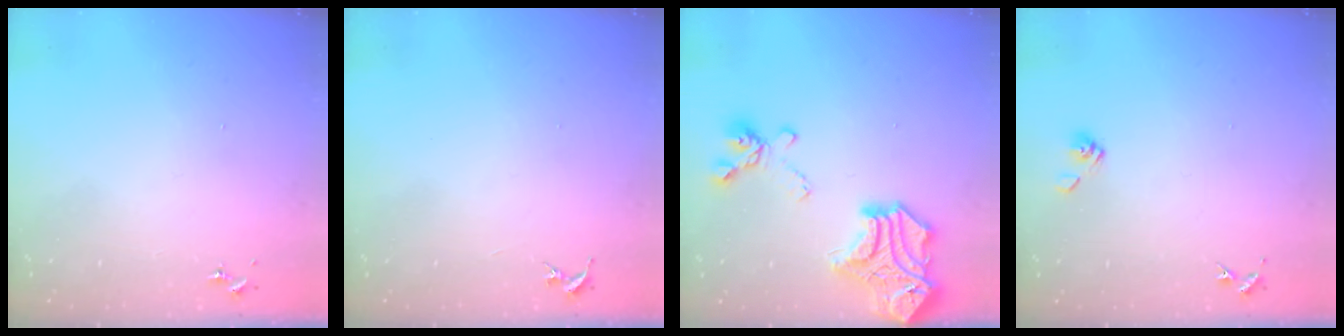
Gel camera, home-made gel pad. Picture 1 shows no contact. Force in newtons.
{"total": 0.0}
{"total": 21.4, "press": 21.4, "slide": 1.4}
{"total": 5.4, "press": 5.0, "slide": 2.2}